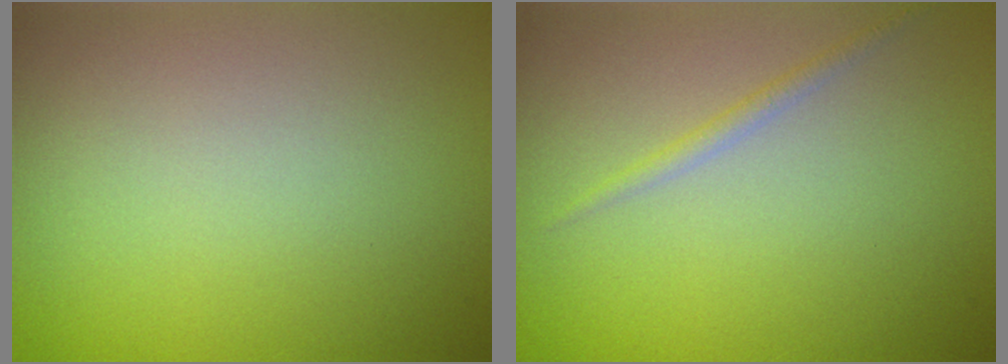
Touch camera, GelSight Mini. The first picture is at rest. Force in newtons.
{"total": 1.0, "press": 1.0, "slide": 0.1}